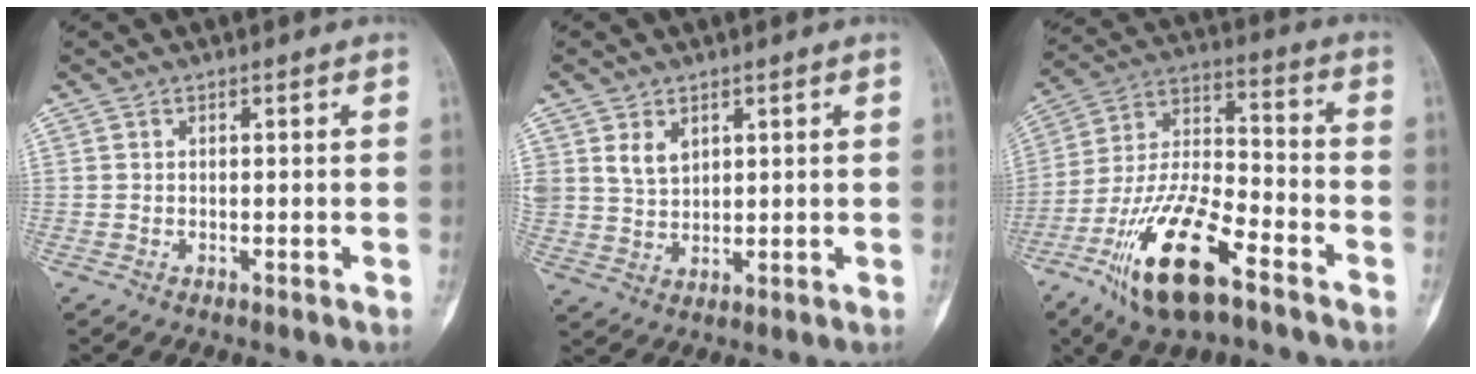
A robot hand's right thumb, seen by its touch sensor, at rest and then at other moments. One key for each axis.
{"total": 4.6, "fx": 2.3, "fy": 3.2, "fz": 2.4, "tx": -0.030, "ty": -0.016, "tz": 0.052}
{"total": 18.7, "fx": -10.3, "fy": 7.1, "fz": 13.9, "tx": -0.264, "ty": 0.057, "tz": -0.188}